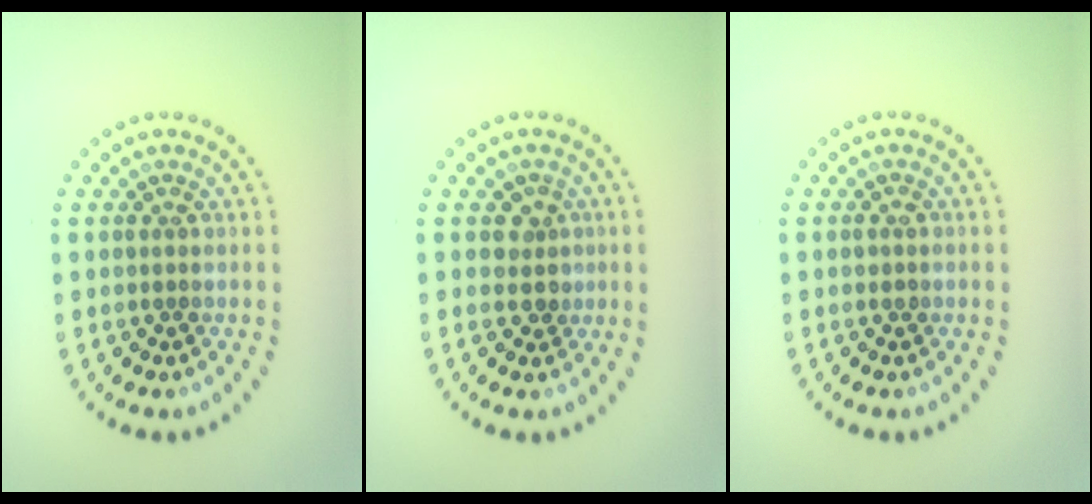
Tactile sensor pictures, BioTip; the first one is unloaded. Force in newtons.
{"total": 1.6, "press": 1.3, "slide": 1.0}
{"total": 0.7, "press": 0.7, "slide": 0.3}